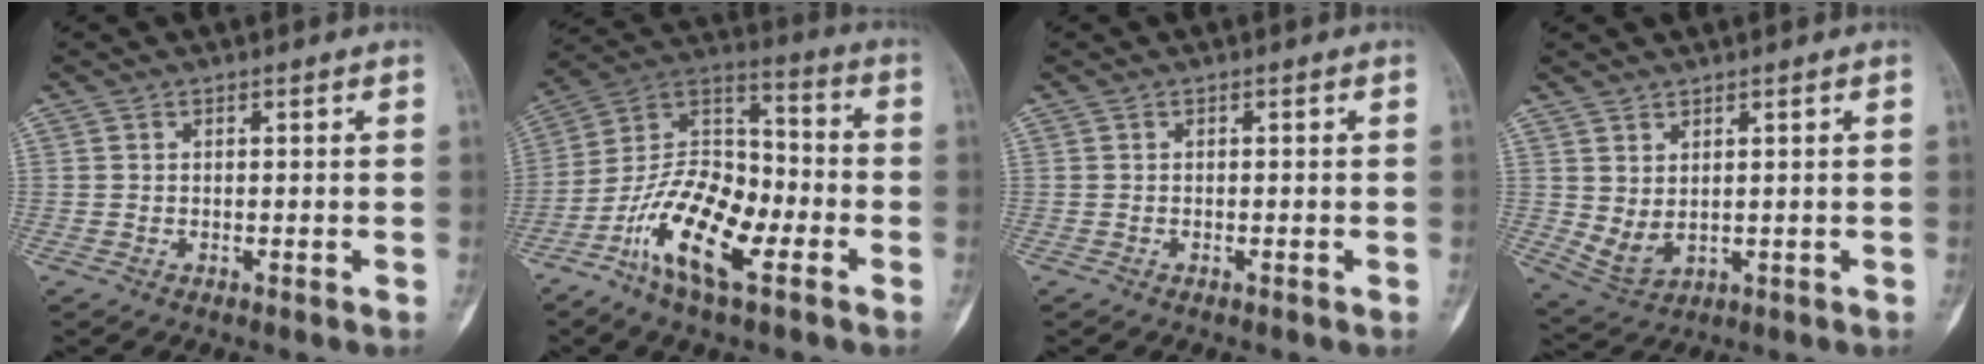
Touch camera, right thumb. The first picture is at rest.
{"total": 17.4, "force": [-7.7, 7.7, 13.5], "torque": [-0.233, 0.053, -0.147]}
{"total": 0.0}
{"total": 5.0, "force": [0.9, 2.9, 3.9], "torque": [-0.071, -0.008, 0.034]}